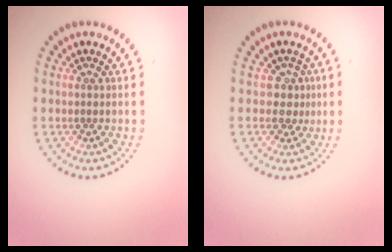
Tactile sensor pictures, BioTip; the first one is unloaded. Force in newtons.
{"total": 2.1, "press": 1.3, "slide": 1.6}